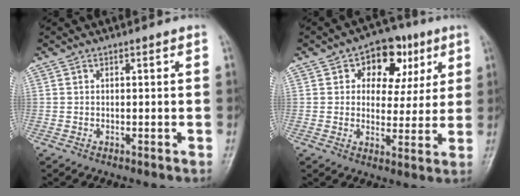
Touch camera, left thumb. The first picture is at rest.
{"total": 11.3, "force": [4.5, 8.0, 6.6], "torque": [-0.041, -0.002, 0.061]}